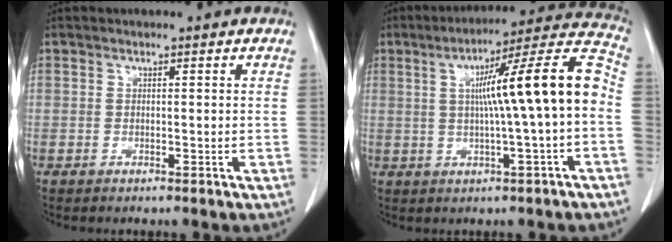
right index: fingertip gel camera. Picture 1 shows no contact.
{"total": 14.7, "force": [0.2, -0.2, 14.7], "torque": [-0.218, 0.028, -0.001]}